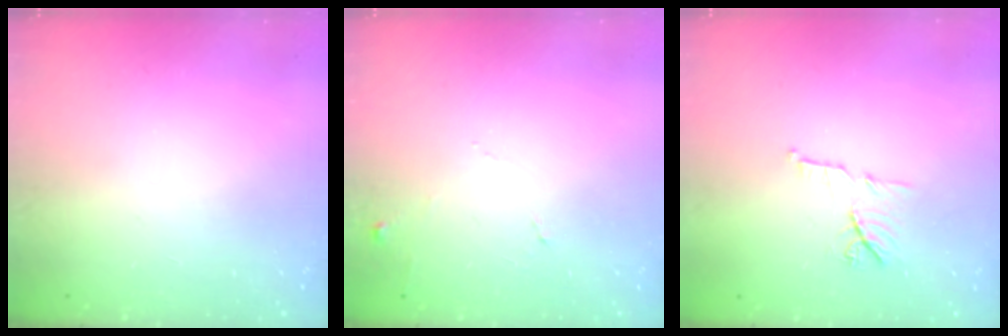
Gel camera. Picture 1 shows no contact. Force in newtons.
{"total": 5.9, "press": 5.8, "slide": 0.7}
{"total": 7.5, "press": 7.5, "slide": 0.7}